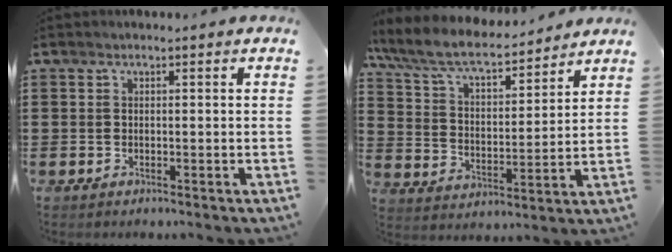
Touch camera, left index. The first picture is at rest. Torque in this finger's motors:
{"motor_torque": [1.39, -0.75, 0.50, 0.07]}